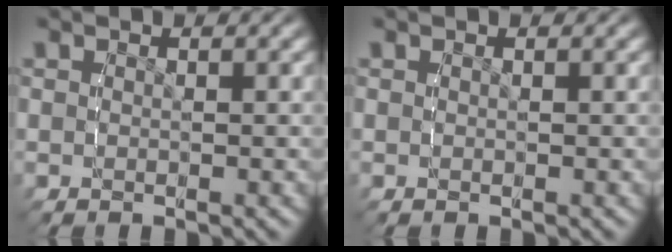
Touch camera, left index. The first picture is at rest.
{"total": 0.0}